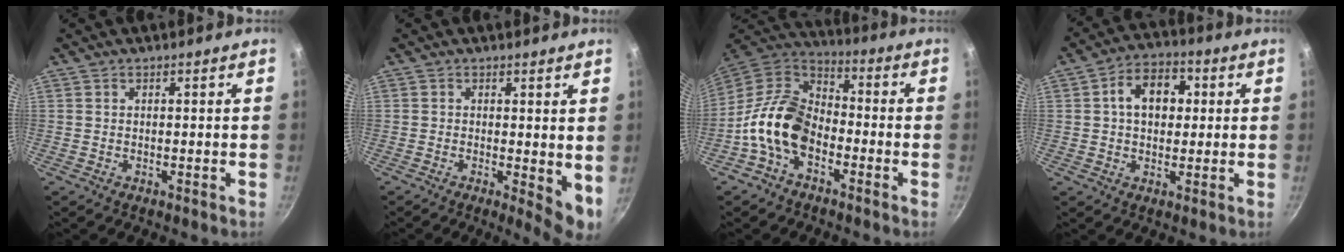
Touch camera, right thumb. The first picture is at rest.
{"total": 5.6, "force": [0.0, 2.1, 5.2], "torque": [-0.063, -0.011, 0.000]}
{"total": 14.2, "force": [-5.0, 9.1, 9.7], "torque": [-0.153, 0.053, -0.118]}
{"total": 9.2, "force": [1.6, 6.6, 6.3], "torque": [-0.063, 0.014, 0.013]}